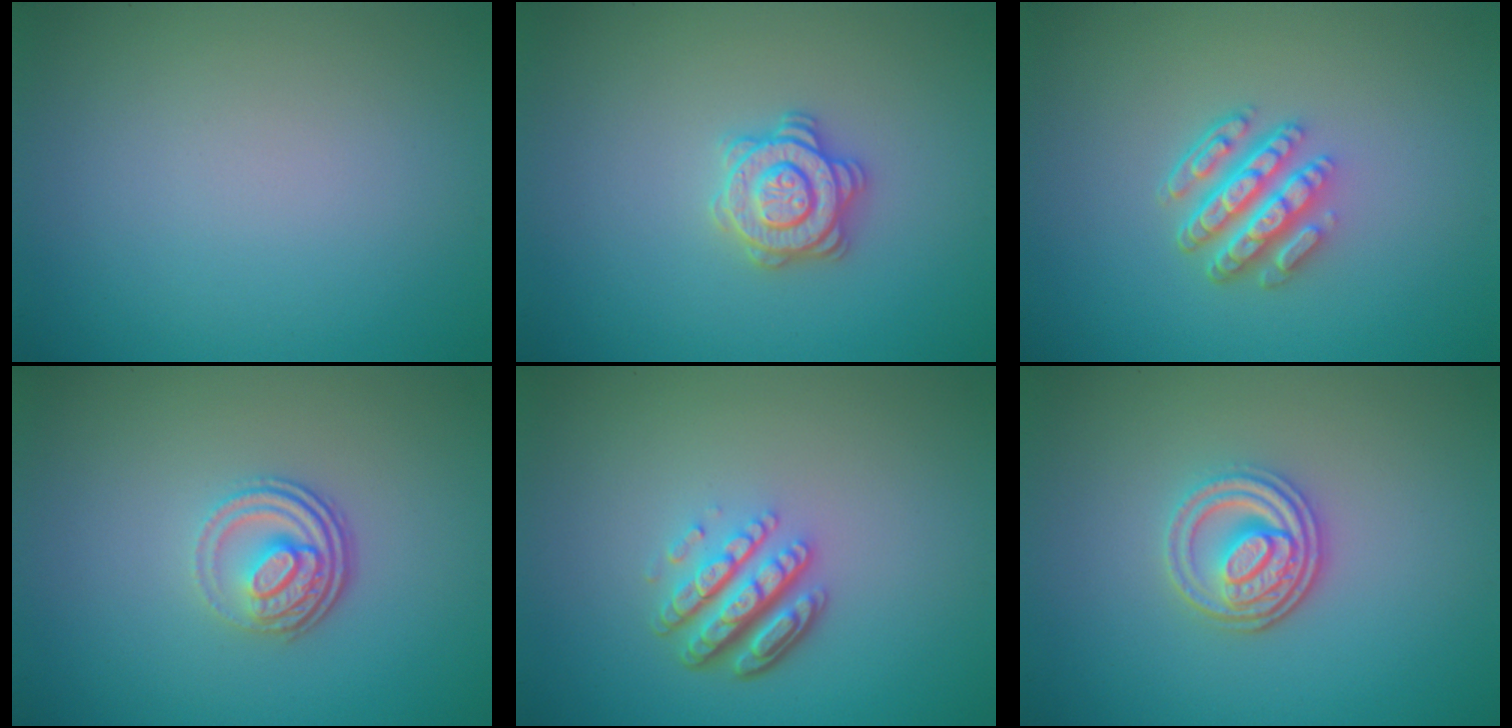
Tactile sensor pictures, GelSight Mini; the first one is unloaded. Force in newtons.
{"total": 2.8, "press": 2.8, "slide": 0.2}
{"total": 4.8, "press": 3.6, "slide": 3.2}
{"total": 3.6, "press": 2.6, "slide": 2.6}
{"total": 5.0, "press": 3.5, "slide": 3.6}
{"total": 3.6, "press": 3.0, "slide": 1.9}